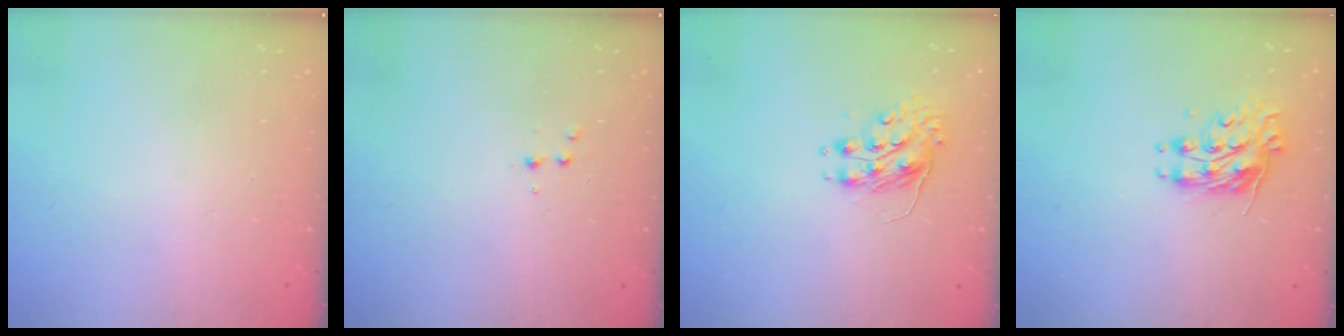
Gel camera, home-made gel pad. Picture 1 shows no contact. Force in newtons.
{"total": 3.2, "press": 3.1, "slide": 1.0}
{"total": 8.0, "press": 8.0, "slide": 0.2}
{"total": 10.4, "press": 10.4, "slide": 0.5}